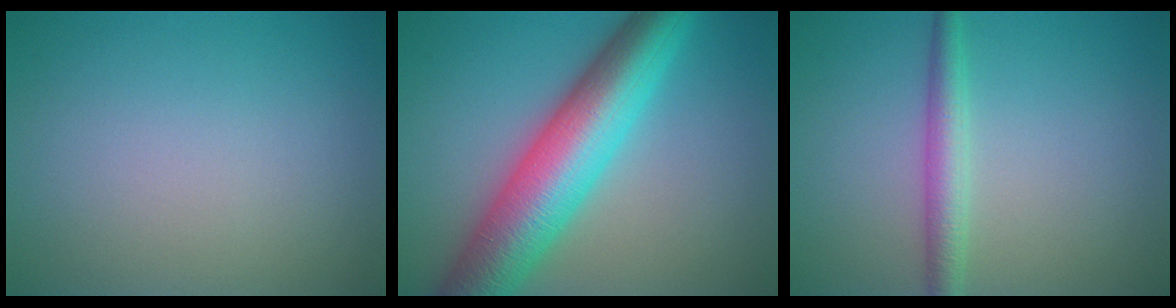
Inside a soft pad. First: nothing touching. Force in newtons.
{"total": 10.5, "press": 10.5, "slide": 0.1}
{"total": 2.7, "press": 2.7, "slide": 0.0}